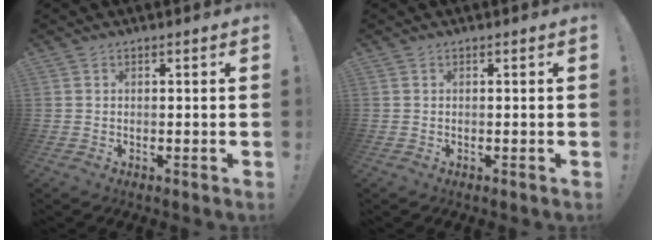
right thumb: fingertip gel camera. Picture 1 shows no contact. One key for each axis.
{"total": 0.0}